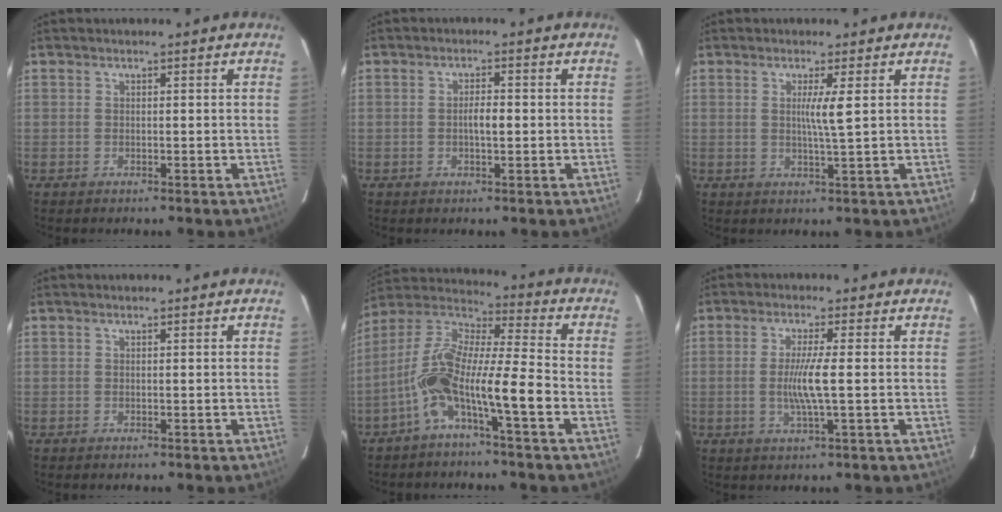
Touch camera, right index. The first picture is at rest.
{"total": 2.4, "force": [-0.2, 0.6, 2.3], "torque": [-0.044, 0.003, -0.004]}
{"total": 3.3, "force": [0.7, -0.8, 3.1], "torque": [-0.059, -0.007, 0.012]}
{"total": 0.0}
{"total": 12.7, "force": [-5.2, 1.0, 11.6], "torque": [-0.229, 0.022, -0.104]}
{"total": 5.3, "force": [-0.3, -0.4, 5.3], "torque": [-0.107, -0.012, -0.008]}